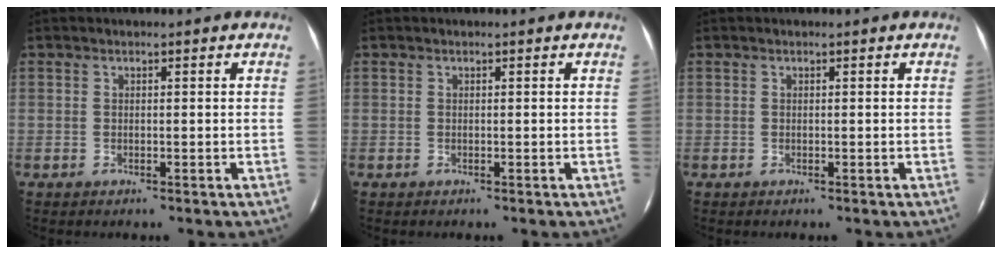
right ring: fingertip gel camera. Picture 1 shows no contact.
{"total": 0.0}
{"total": 0.0}